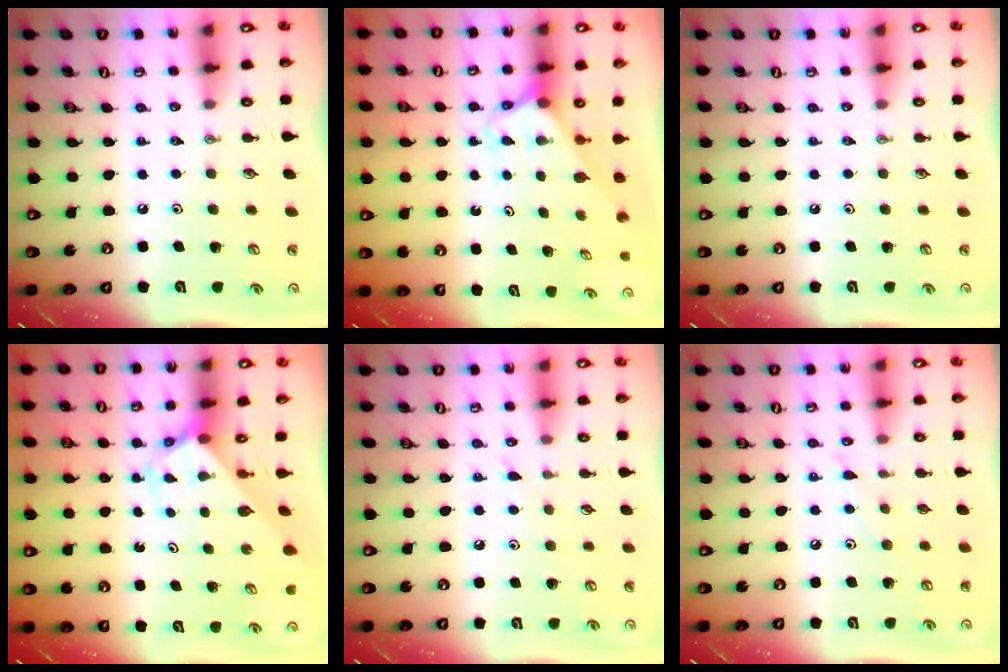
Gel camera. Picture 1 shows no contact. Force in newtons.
{"total": 2.6, "press": 2.6, "slide": 0.2}
{"total": 0.0}
{"total": 2.8, "press": 2.8, "slide": 0.2}
{"total": 4.9, "press": 4.9, "slide": 0.5}
{"total": 5.8, "press": 5.8, "slide": 0.2}